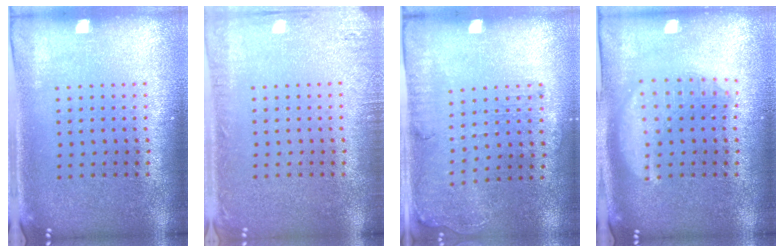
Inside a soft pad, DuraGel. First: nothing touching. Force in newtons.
{"total": 1.7, "press": 1.7, "slide": 0.2}
{"total": 1.2, "press": 1.1, "slide": 0.5}
{"total": 2.9, "press": 2.9, "slide": 0.3}